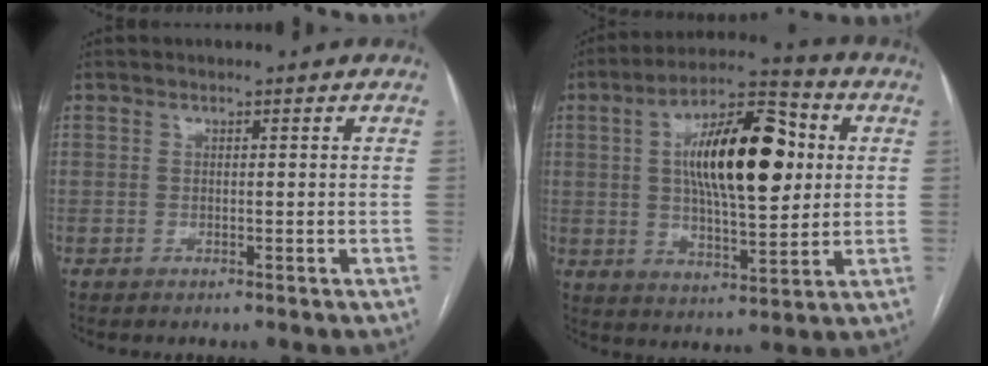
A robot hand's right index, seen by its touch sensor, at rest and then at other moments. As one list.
[{"total": 17.4, "force": [3.2, 5.6, 16.1], "torque": [-0.272, 0.025, 0.050]}]